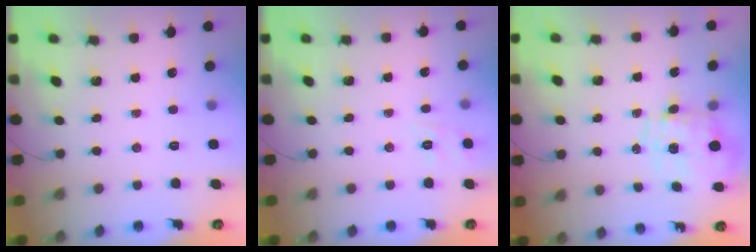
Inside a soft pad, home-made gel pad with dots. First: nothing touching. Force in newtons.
{"total": 1.7, "press": 0.4, "slide": 1.6}
{"total": 1.5, "press": 1.5, "slide": 0.4}